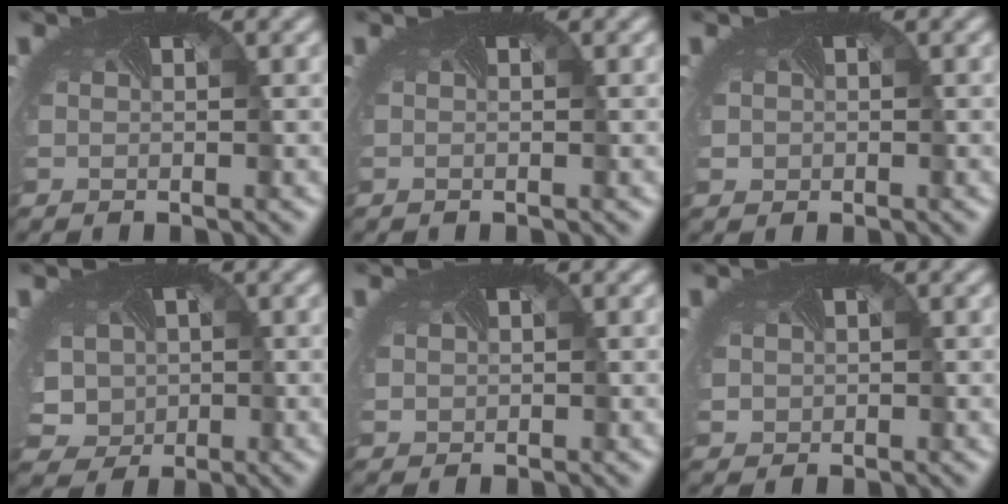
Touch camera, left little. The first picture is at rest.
{"total": 0.0}
{"total": 1.2, "force": [0.1, 1.2, 0.2], "torque": [-0.004, 0.001, -0.001]}
{"total": 7.1, "force": [-0.4, 6.2, 3.5], "torque": [-0.082, -0.012, -0.022]}
{"total": 1.1, "force": [0.4, 1.0, 0.2], "torque": [-0.007, 0.003, 0.007]}
{"total": 1.6, "force": [0.3, 1.5, 0.4], "torque": [-0.013, 0.004, 0.003]}